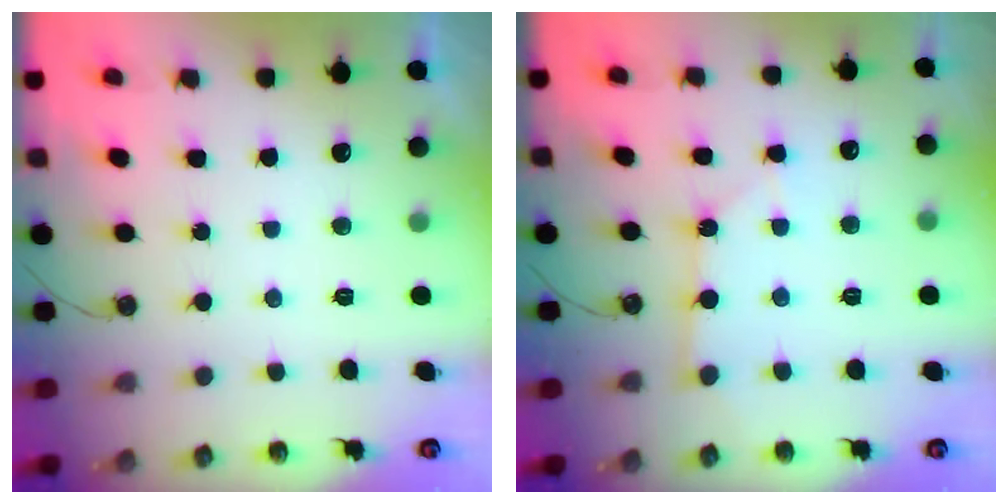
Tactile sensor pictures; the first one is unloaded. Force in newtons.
{"total": 2.6, "press": 2.6, "slide": 0.3}